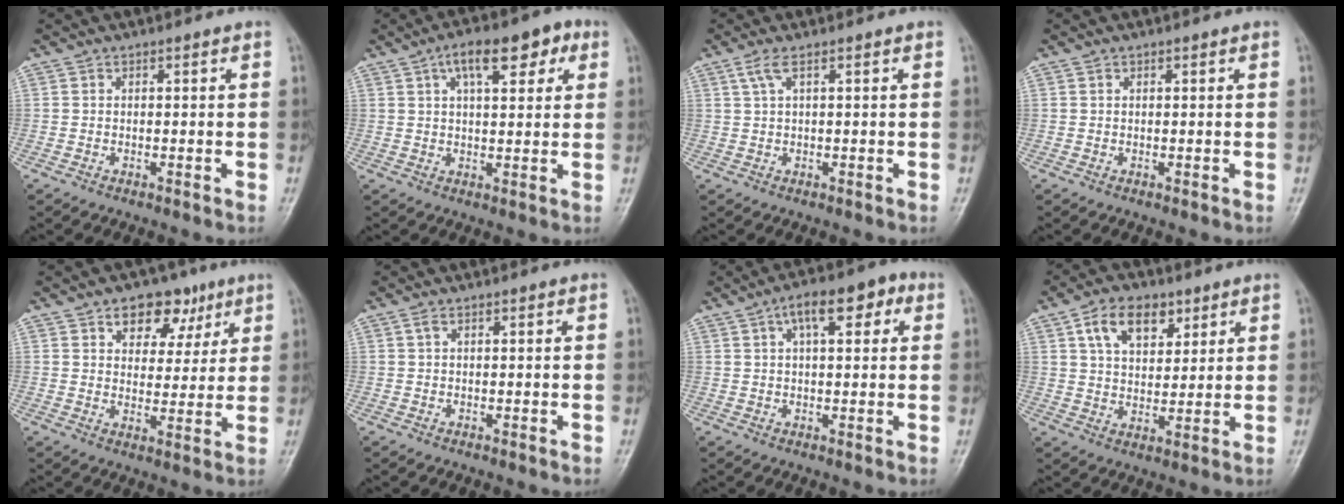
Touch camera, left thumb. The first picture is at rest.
{"total": 10.4, "force": [4.6, 4.4, 8.2], "torque": [-0.102, 0.011, 0.067]}
{"total": 1.9, "force": [0.9, 0.3, 1.7], "torque": [-0.049, 0.013, 0.029]}
{"total": 0.0}
{"total": 9.1, "force": [5.1, 6.1, 4.4], "torque": [-0.020, -0.017, 0.072]}
{"total": 0.6, "force": [0.3, 0.2, 0.5], "torque": [-0.013, 0.007, 0.006]}
{"total": 9.1, "force": [3.5, 3.9, 7.4], "torque": [-0.096, 0.021, 0.049]}
{"total": 9.7, "force": [4.8, 5.9, 6.0], "torque": [-0.074, -0.019, 0.084]}